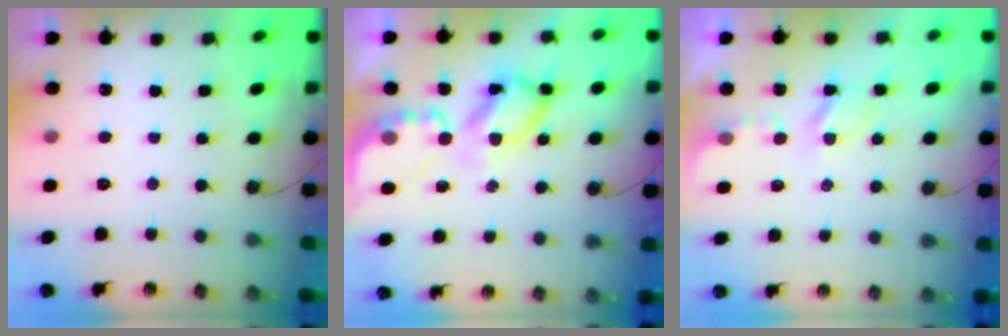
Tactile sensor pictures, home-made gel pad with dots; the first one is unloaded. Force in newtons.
{"total": 13.2, "press": 13.1, "slide": 1.2}
{"total": 5.0, "press": 5.0, "slide": 0.5}